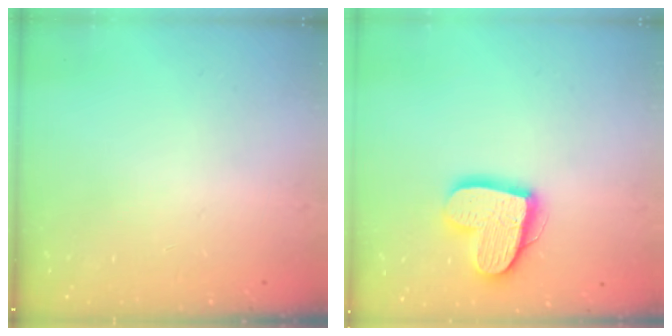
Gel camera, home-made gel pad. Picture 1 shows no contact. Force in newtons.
{"total": 16.2, "press": 16.2, "slide": 1.4}